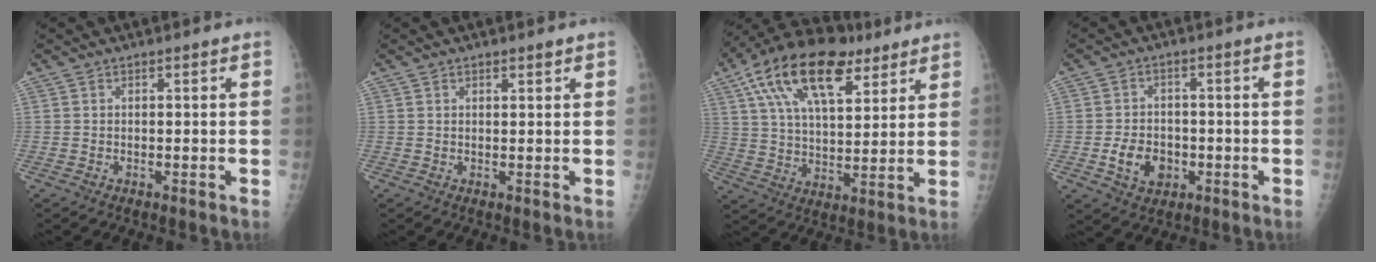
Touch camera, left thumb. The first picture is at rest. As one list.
[{"total": 1.3, "force": [0.9, 0.4, 0.8], "torque": [-0.008, -0.004, 0.013]}, {"total": 20.8, "force": [10.7, 10.0, 14.7], "torque": [-0.243, -0.008, 0.185]}, {"total": 6.9, "force": [-1.9, 5.3, 4.0], "torque": [-0.049, 0.009, -0.028]}]